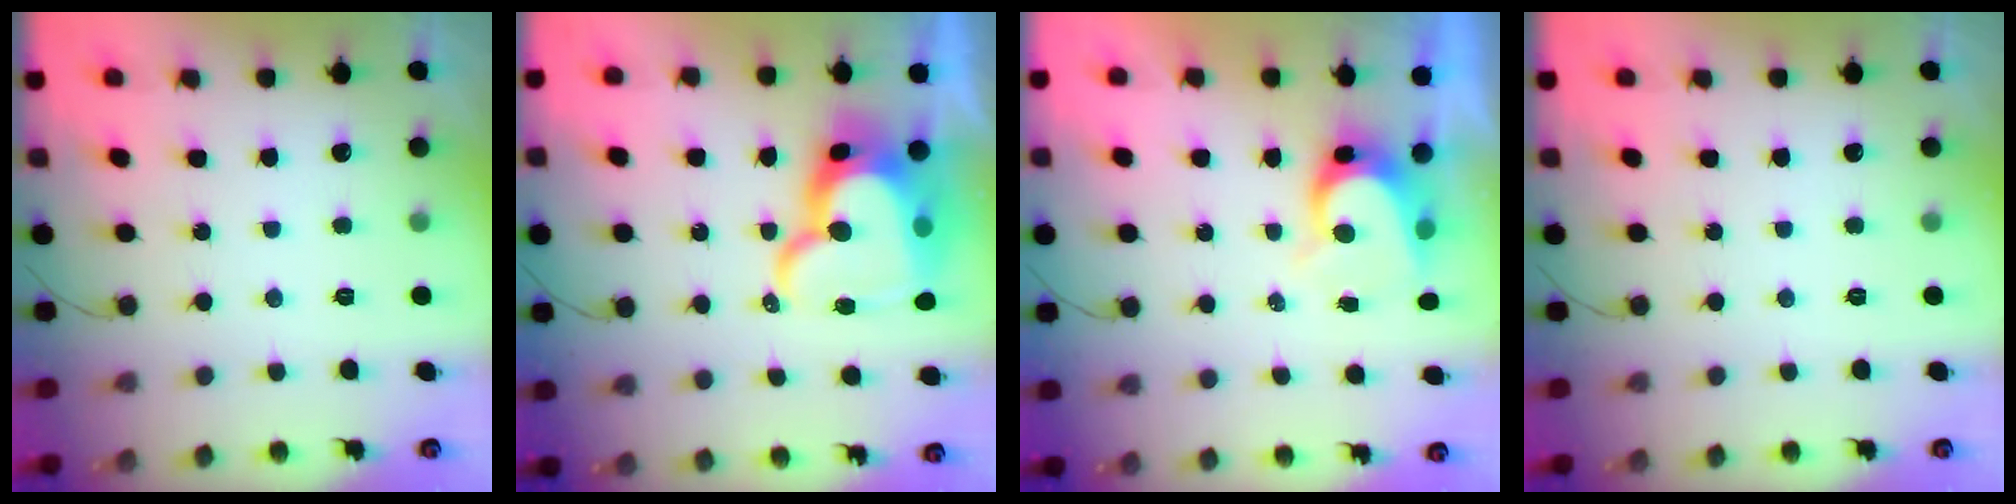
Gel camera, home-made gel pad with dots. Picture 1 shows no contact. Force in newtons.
{"total": 22.2, "press": 22.1, "slide": 1.9}
{"total": 6.5, "press": 6.5, "slide": 0.6}
{"total": 0.0}